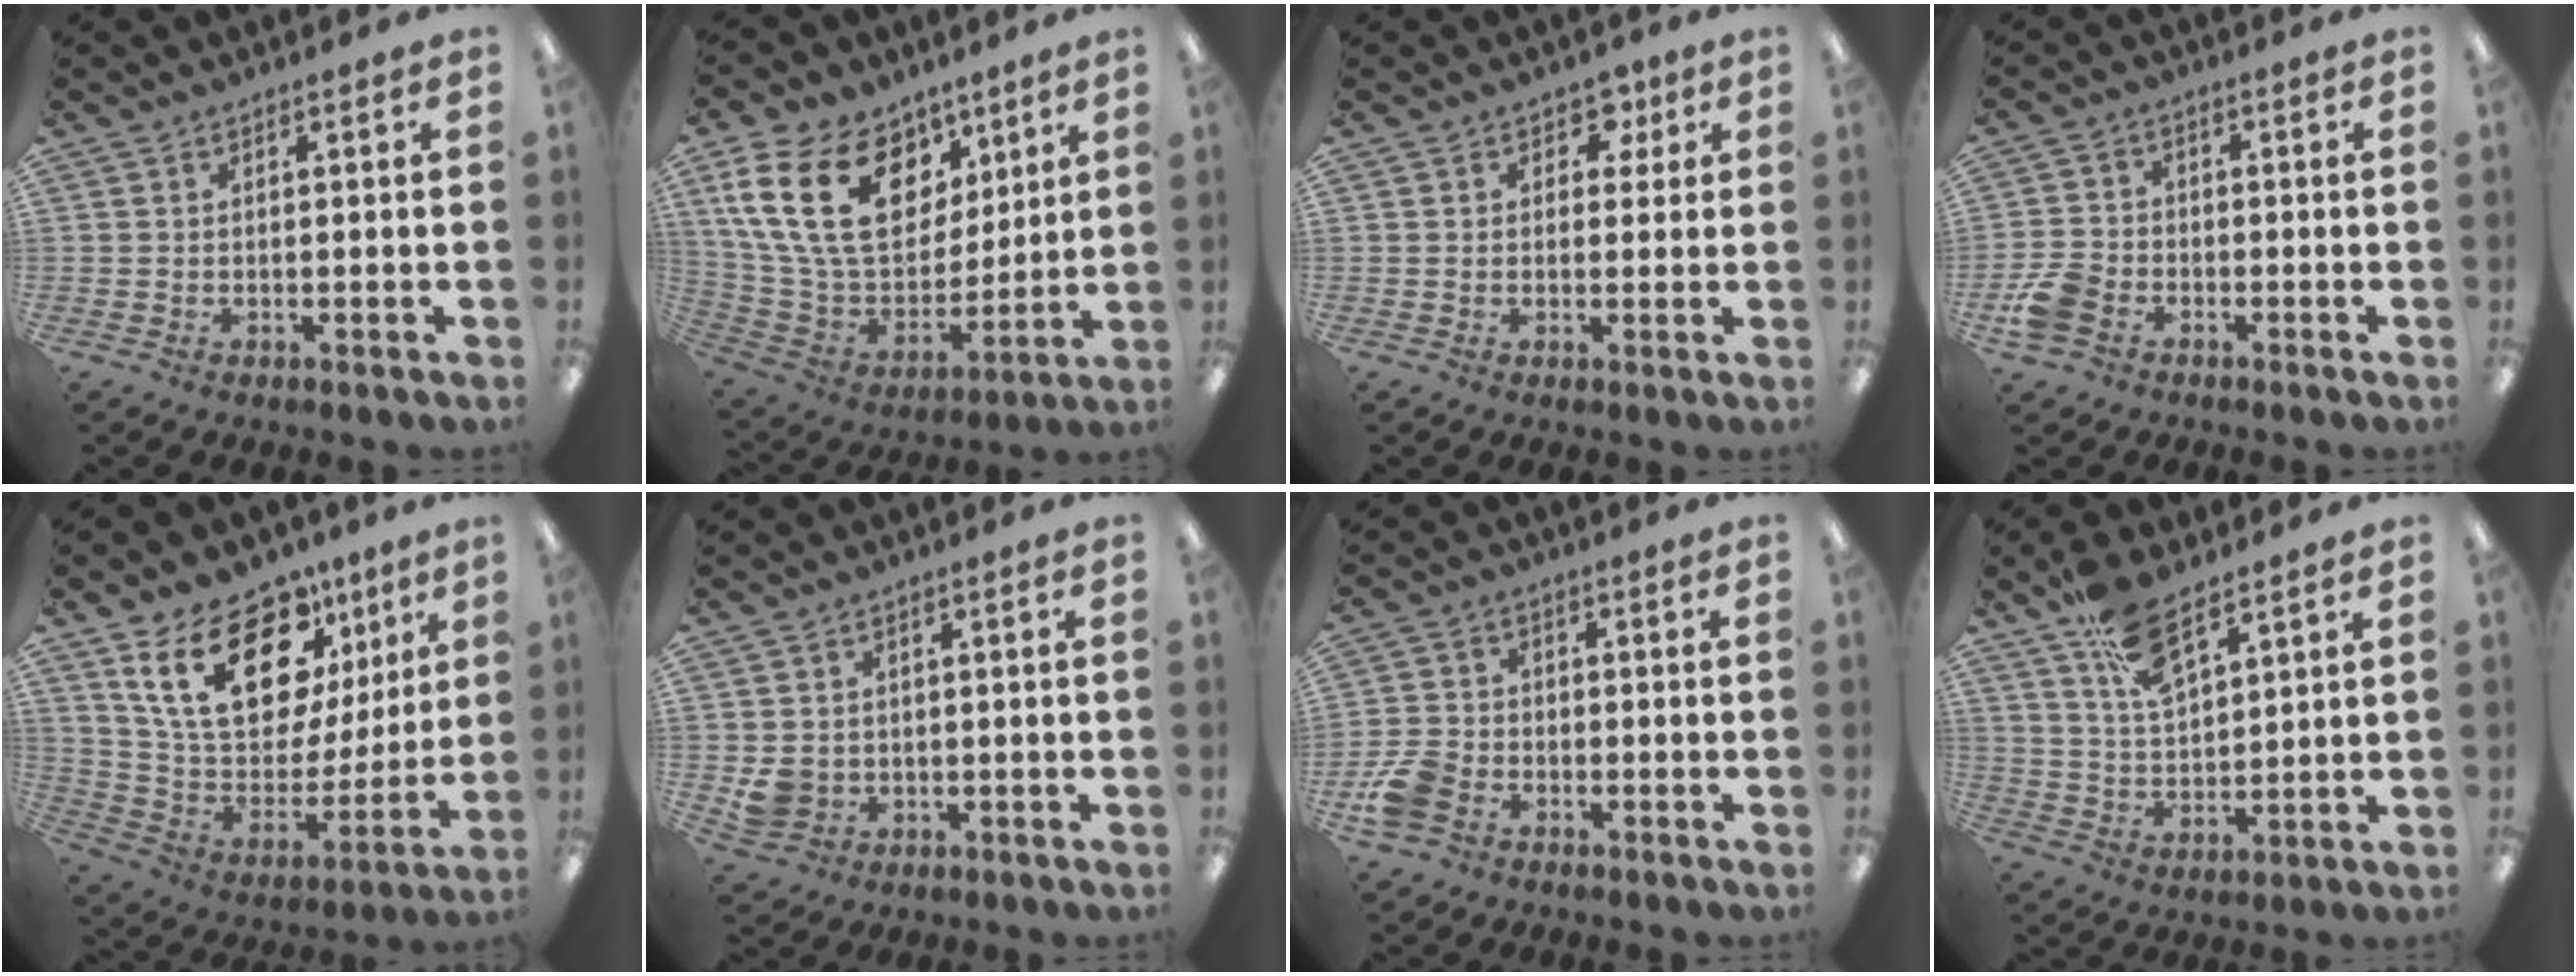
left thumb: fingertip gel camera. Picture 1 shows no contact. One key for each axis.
{"total": 22.9, "fx": 9.5, "fy": 15.2, "fz": 14.2, "tx": -0.299, "ty": -0.026, "tz": 0.173}
{"total": 4.3, "fx": 1.9, "fy": 3.3, "fz": 2.0, "tx": -0.013, "ty": -0.002, "tz": 0.028}
{"total": 6.9, "fx": -3.5, "fy": 4.6, "fz": 3.7, "tx": -0.078, "ty": 0.019, "tz": -0.065}
{"total": 23.4, "fx": 12.3, "fy": 13.4, "fz": 14.7, "tx": -0.245, "ty": -0.049, "tz": 0.221}
{"total": 3.8, "fx": -0.1, "fy": 3.6, "fz": 1.1, "tx": -0.015, "ty": 0.005, "tz": 0.001}
{"total": 7.2, "fx": -3.7, "fy": 4.9, "fz": 3.7, "tx": -0.079, "ty": 0.022, "tz": -0.069}
{"total": 10.7, "fx": 7.6, "fy": 4.1, "fz": 6.4, "tx": -0.119, "ty": -0.029, "tz": 0.137}